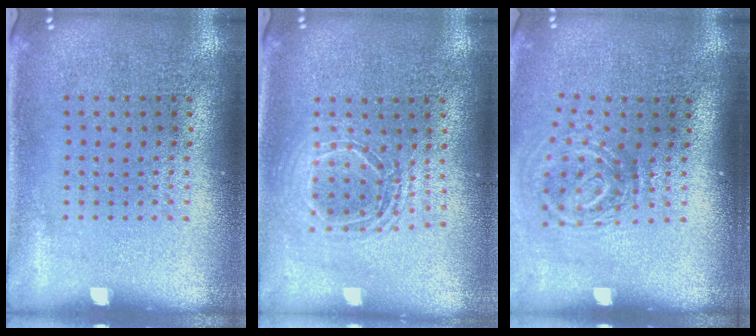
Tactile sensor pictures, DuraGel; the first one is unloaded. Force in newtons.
{"total": 1.8, "press": 1.5, "slide": 0.9}
{"total": 1.9, "press": 1.2, "slide": 1.5}